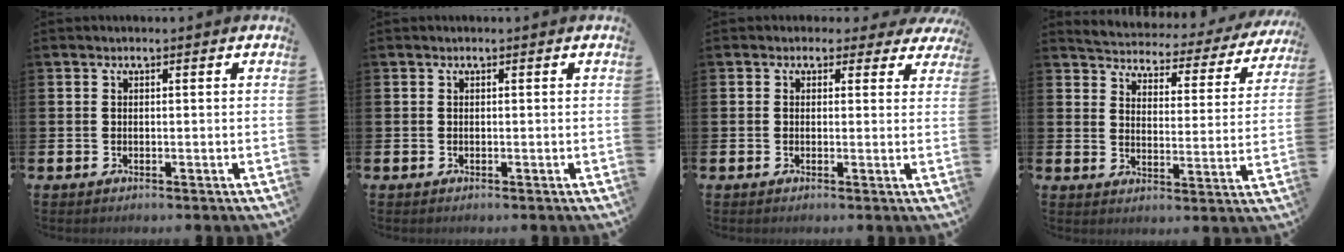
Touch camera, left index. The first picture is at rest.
{"total": 0.0}
{"total": 1.6, "force": [0.8, 1.4, 0.1], "torque": [-0.002, 0.003, 0.009]}
{"total": 3.3, "force": [3.1, 0.9, 0.3], "torque": [-0.034, -0.031, 0.046]}